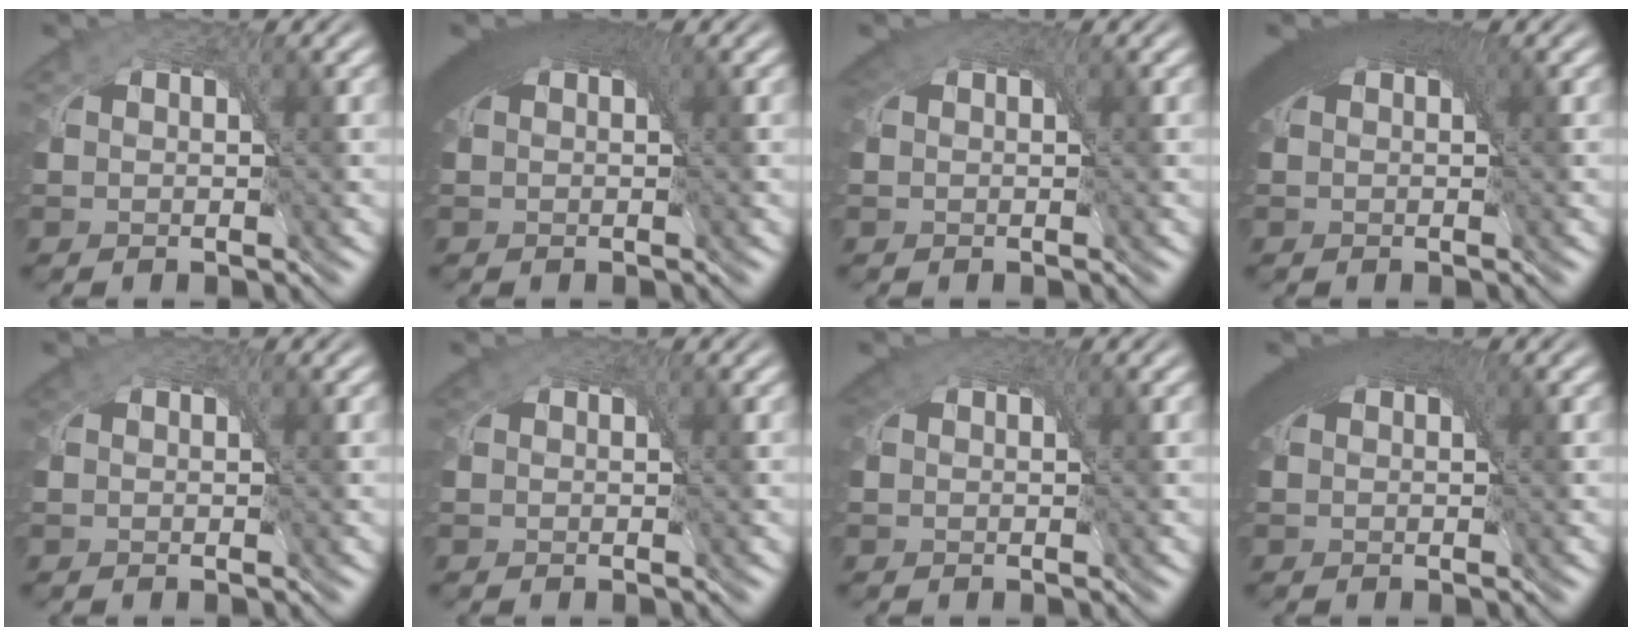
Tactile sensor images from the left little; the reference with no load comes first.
{"total": 7.5, "force": [3.0, 3.6, 5.8], "torque": [-0.089, 0.019, 0.033]}
{"total": 3.8, "force": [1.9, 2.3, 2.3], "torque": [-0.044, 0.008, 0.022]}
{"total": 8.3, "force": [3.1, 3.9, 6.6], "torque": [-0.100, 0.021, 0.033]}
{"total": 0.8, "force": [0.4, 0.6, 0.4], "torque": [-0.010, 0.001, 0.004]}
{"total": 1.3, "force": [0.6, 0.9, 0.7], "torque": [-0.015, 0.002, 0.006]}
{"total": 3.4, "force": [1.6, 2.2, 2.0], "torque": [-0.040, 0.007, 0.017]}
{"total": 7.0, "force": [2.9, 3.3, 5.4], "torque": [-0.085, 0.017, 0.032]}